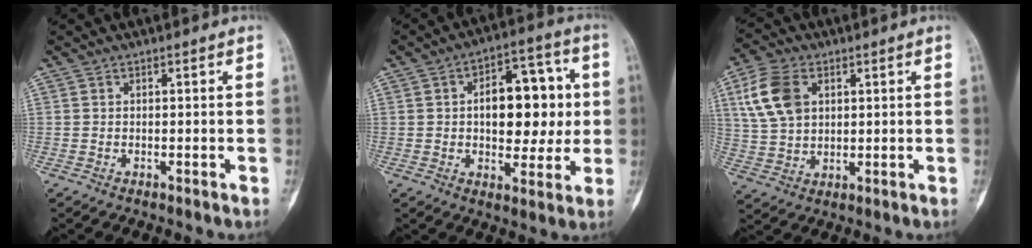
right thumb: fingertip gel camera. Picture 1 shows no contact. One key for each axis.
{"total": 15.4, "fx": 1.2, "fy": 8.9, "fz": 12.5, "tx": -0.126, "ty": 0.018, "tz": 0.015}
{"total": 10.8, "fx": 3.6, "fy": 7.3, "fz": 7.2, "tx": -0.134, "ty": -0.002, "tz": 0.072}